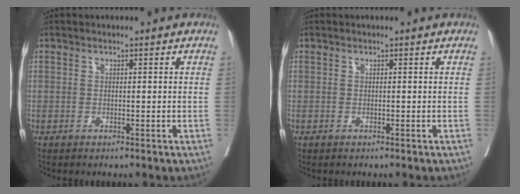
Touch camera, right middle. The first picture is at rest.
{"total": 0.0}